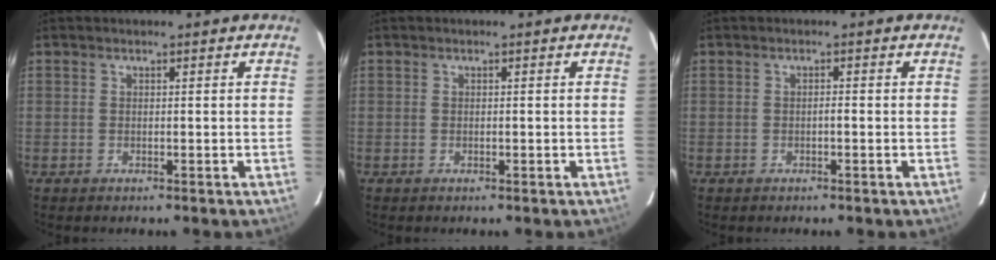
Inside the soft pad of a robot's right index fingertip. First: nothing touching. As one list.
[{"total": 0.0}, {"total": 0.7, "force": [-0.2, 0.0, 0.6], "torque": [-0.011, 0.002, -0.003]}]